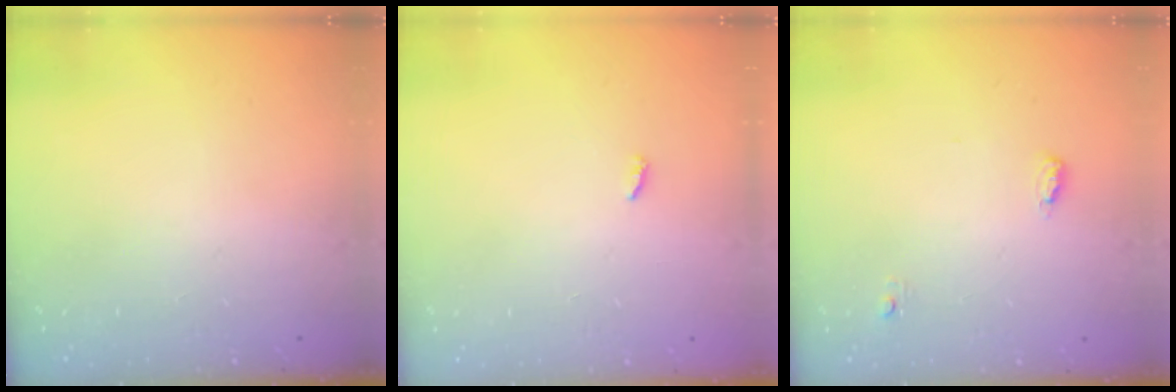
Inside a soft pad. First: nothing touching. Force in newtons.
{"total": 2.3, "press": 2.3, "slide": 0.2}
{"total": 3.7, "press": 3.5, "slide": 1.2}